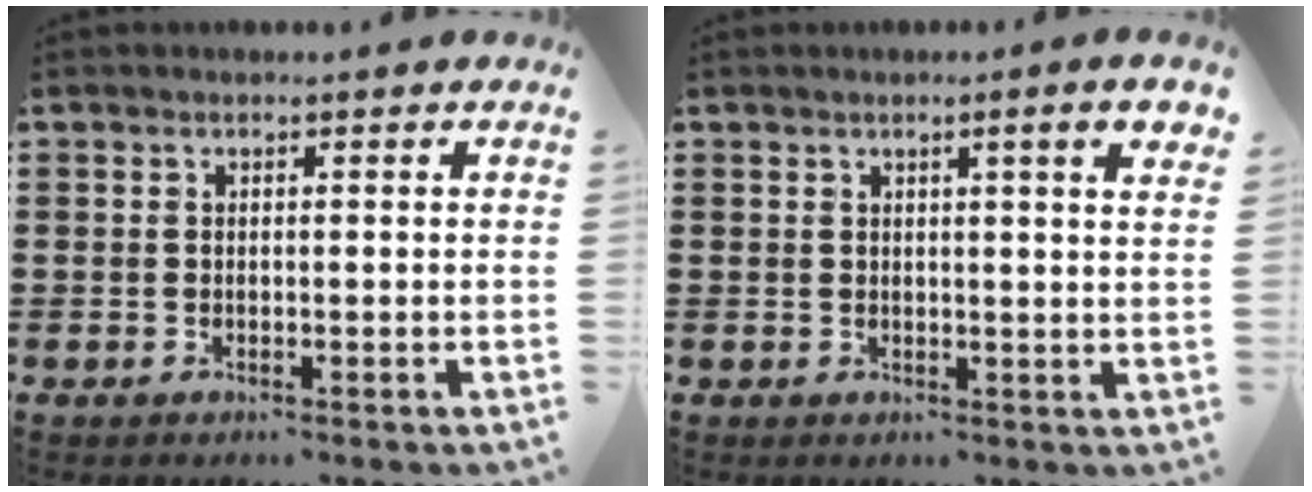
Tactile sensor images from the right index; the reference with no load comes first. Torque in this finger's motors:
{"motor_torque": [0.38, 0.27, 0.17, 0.06]}